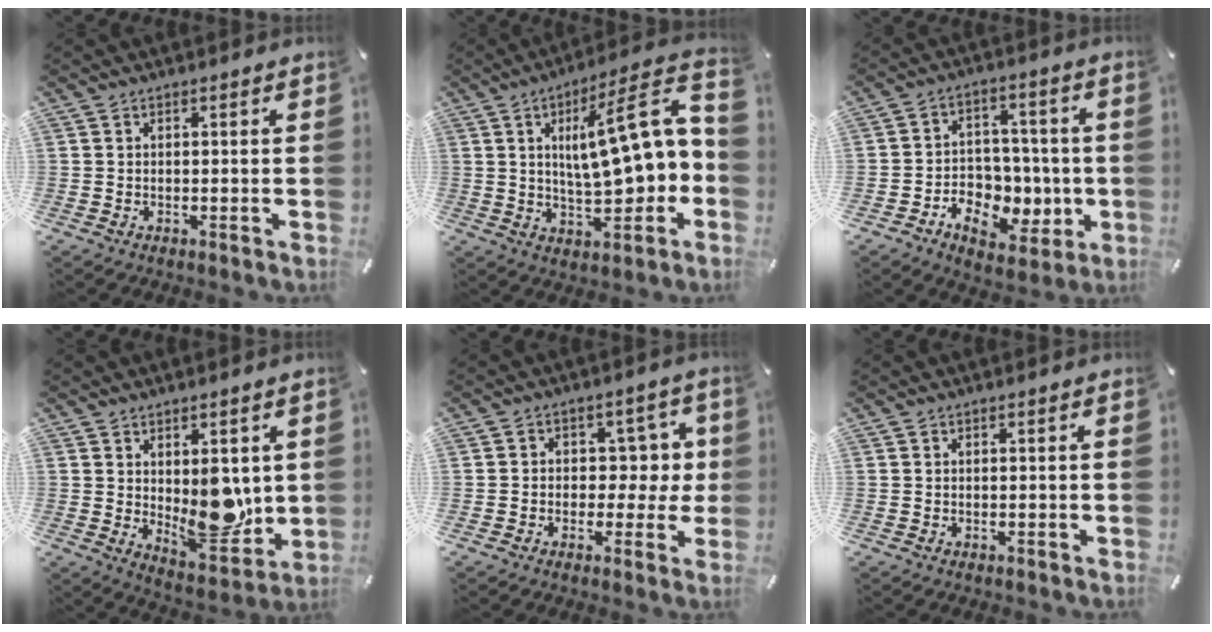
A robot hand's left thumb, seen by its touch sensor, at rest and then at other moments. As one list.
[{"total": 17.7, "force": [3.8, 6.4, 16.1], "torque": [-0.229, -0.022, 0.055]}, {"total": 10.7, "force": [-3.2, 8.8, 5.1], "torque": [-0.063, 0.011, -0.044]}, {"total": 11.9, "force": [1.4, 7.2, 9.3], "torque": [-0.101, -0.033, 0.034]}, {"total": 7.8, "force": [1.0, 6.3, 4.4], "torque": [-0.056, 0.001, 0.017]}, {"total": 0.0}]